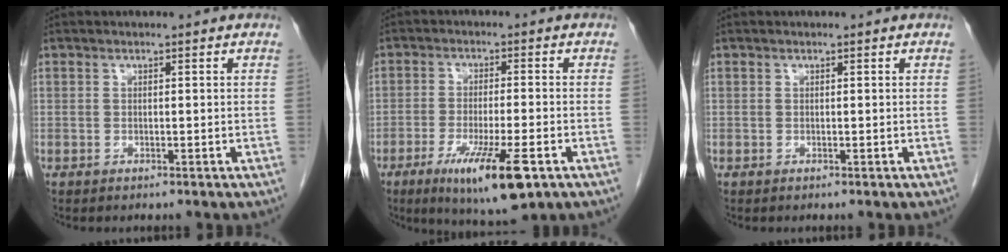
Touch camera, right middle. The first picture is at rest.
{"total": 11.2, "force": [-5.6, 1.4, 9.6], "torque": [-0.167, -0.030, -0.086]}
{"total": 0.0}